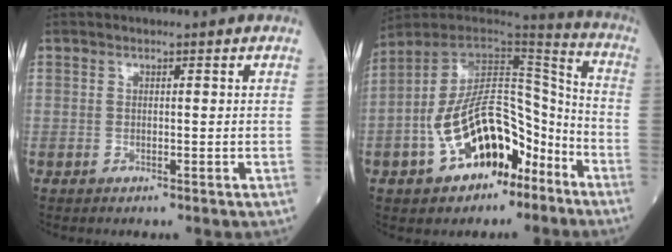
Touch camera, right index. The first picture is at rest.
{"total": 17.9, "force": [-7.7, 8.9, 13.5], "torque": [-0.240, 0.029, -0.120]}